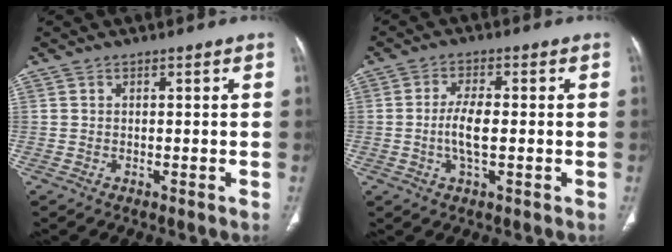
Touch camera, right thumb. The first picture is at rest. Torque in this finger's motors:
{"motor_torque": [-0.34, 0.36, -0.10, 0.09, 0.03]}